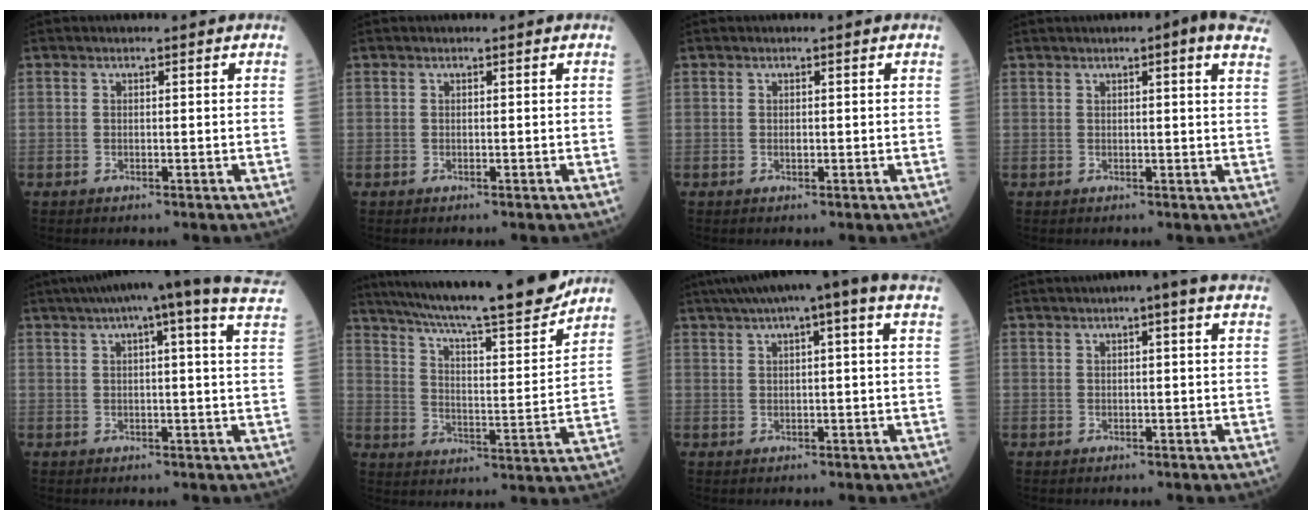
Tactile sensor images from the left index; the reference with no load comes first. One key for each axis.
{"total": 0.0}
{"total": 0.6, "fx": 0.0, "fy": 0.4, "fz": 0.5, "tx": -0.013, "ty": 0.002, "tz": 0.003}
{"total": 9.5, "fx": 6.6, "fy": 1.2, "fz": 6.7, "tx": -0.081, "ty": 0.010, "tz": 0.070}
{"total": 19.7, "fx": 16.0, "fy": 0.6, "fz": 11.4, "tx": -0.181, "ty": 0.020, "tz": 0.197}
{"total": 24.1, "fx": 21.1, "fy": 1.6, "fz": 11.5, "tx": -0.199, "ty": -0.023, "tz": 0.308}
{"total": 12.2, "fx": 8.8, "fy": 0.8, "fz": 8.3, "tx": -0.144, "ty": 0.049, "tz": 0.125}
{"total": 5.9, "fx": 4.2, "fy": 0.5, "fz": 4.1, "tx": -0.061, "ty": 0.032, "tz": 0.061}